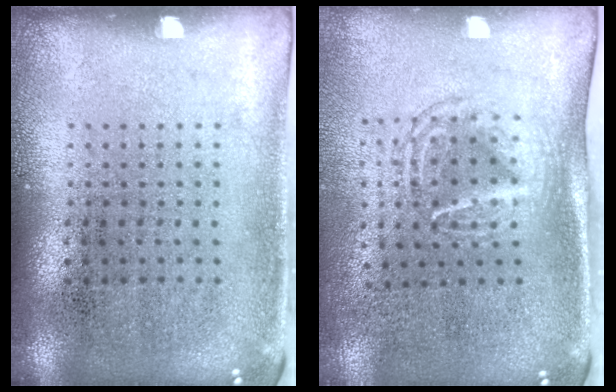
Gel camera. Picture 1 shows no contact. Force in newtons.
{"total": 1.7, "press": 1.3, "slide": 1.1}